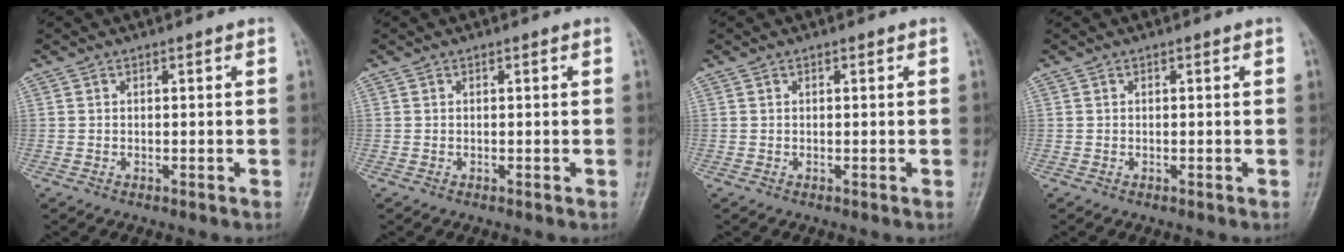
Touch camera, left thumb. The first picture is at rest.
{"total": 0.0}
{"total": 0.0}
{"total": 0.0}